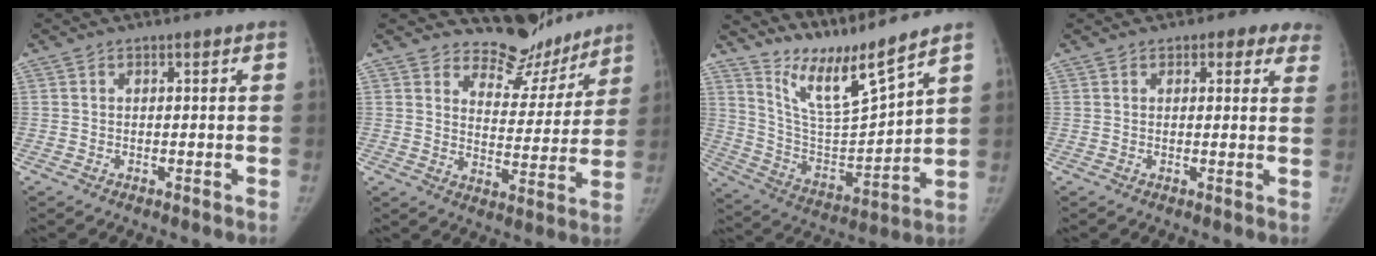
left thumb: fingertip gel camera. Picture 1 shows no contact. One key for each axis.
{"total": 11.2, "fx": 10.2, "fy": 4.5, "fz": 0.8, "tx": 0.034, "ty": -0.093, "tz": 0.145}
{"total": 13.3, "fx": 11.7, "fy": -0.3, "fz": 6.3, "tx": -0.105, "ty": -0.081, "tz": 0.233}
{"total": 7.6, "fx": 5.4, "fy": 3.9, "fz": 3.7, "tx": 0.008, "ty": -0.012, "tz": 0.047}